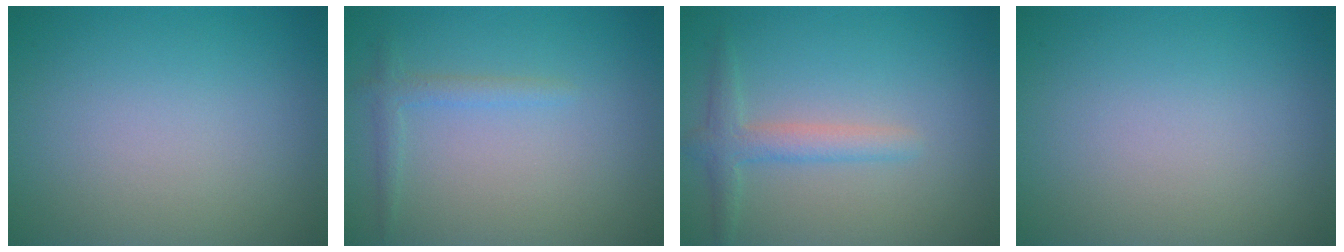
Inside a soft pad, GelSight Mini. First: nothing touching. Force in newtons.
{"total": 1.4, "press": 1.4, "slide": 0.1}
{"total": 2.4, "press": 2.4, "slide": 0.1}
{"total": 0.0}